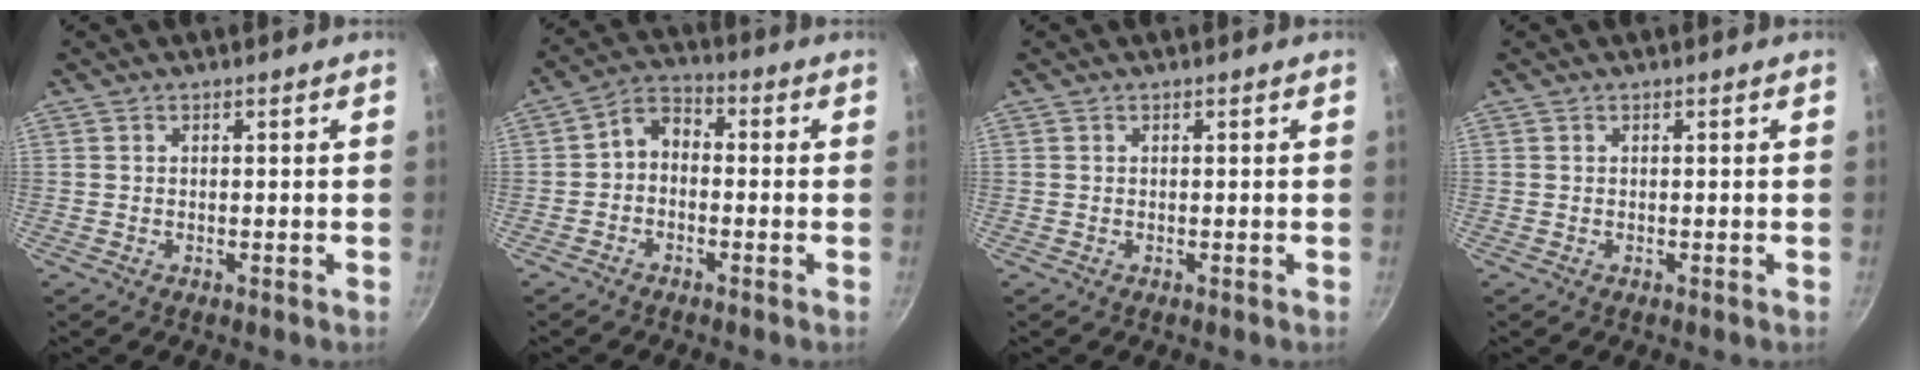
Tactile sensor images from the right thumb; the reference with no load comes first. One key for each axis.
{"total": 5.1, "fx": -1.0, "fy": 3.7, "fz": 3.4, "tx": -0.055, "ty": 0.028, "tz": -0.032}
{"total": 0.0}
{"total": 0.0}